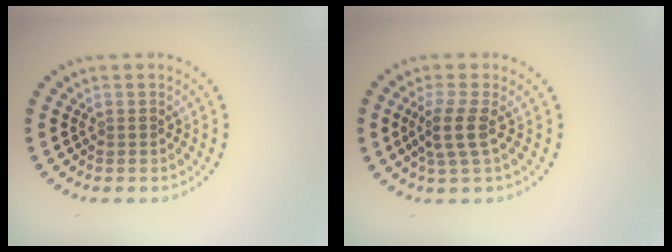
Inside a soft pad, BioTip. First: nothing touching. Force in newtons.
{"total": 2.7, "press": 2.1, "slide": 1.6}